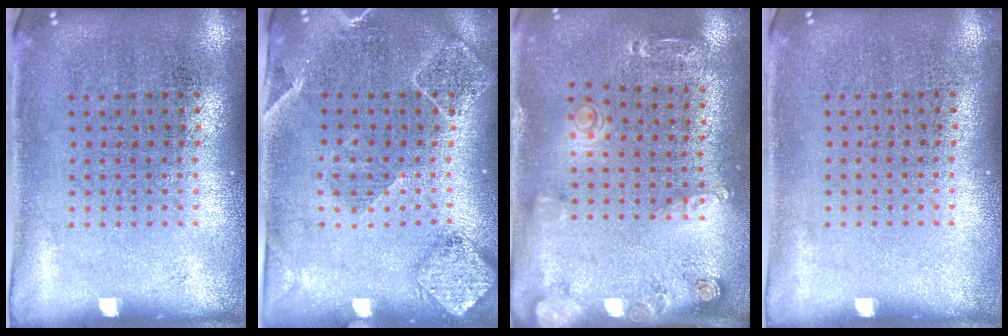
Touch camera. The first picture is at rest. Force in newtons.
{"total": 1.8, "press": 1.7, "slide": 0.5}
{"total": 1.4, "press": 1.4, "slide": 0.4}
{"total": 0.0}